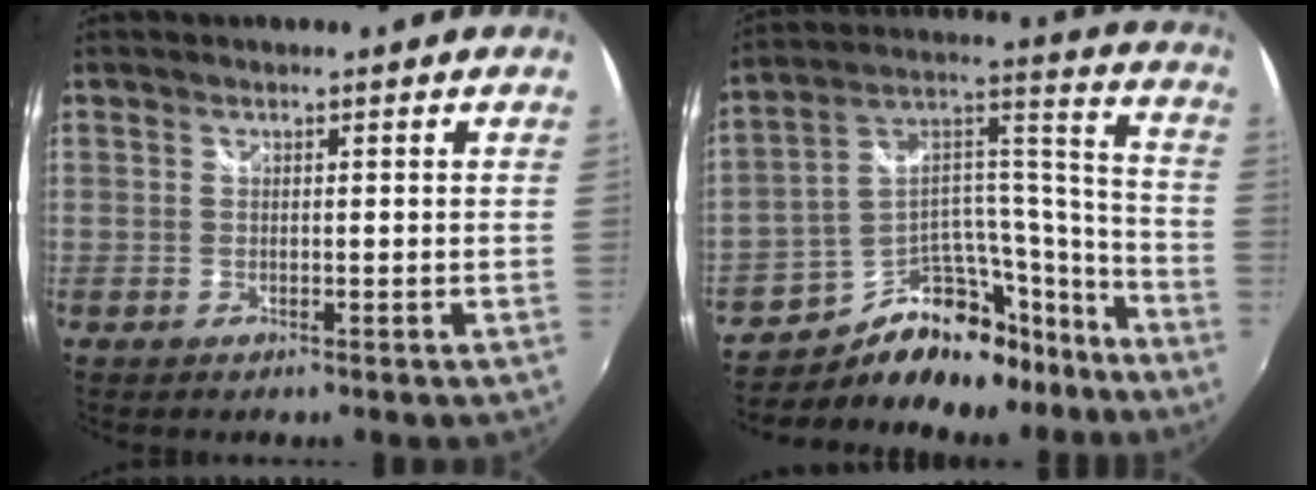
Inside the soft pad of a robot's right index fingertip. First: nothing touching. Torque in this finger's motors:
{"motor_torque": [0.38, -0.21, -0.07, -0.07]}